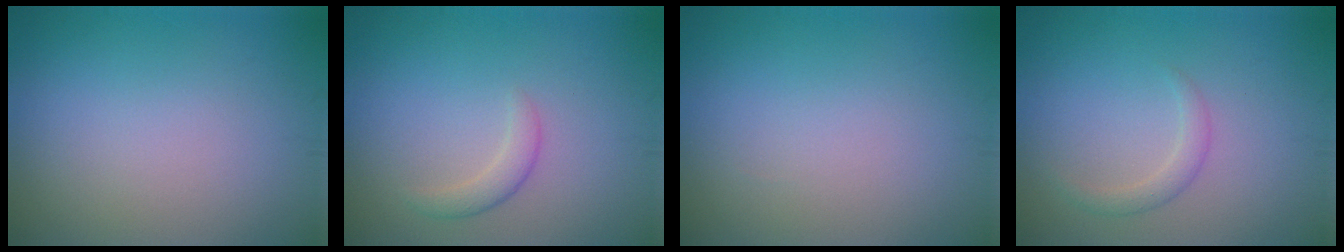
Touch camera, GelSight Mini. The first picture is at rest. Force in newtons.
{"total": 1.7, "press": 1.7, "slide": 0.1}
{"total": 0.0}
{"total": 1.5, "press": 1.5, "slide": 0.1}